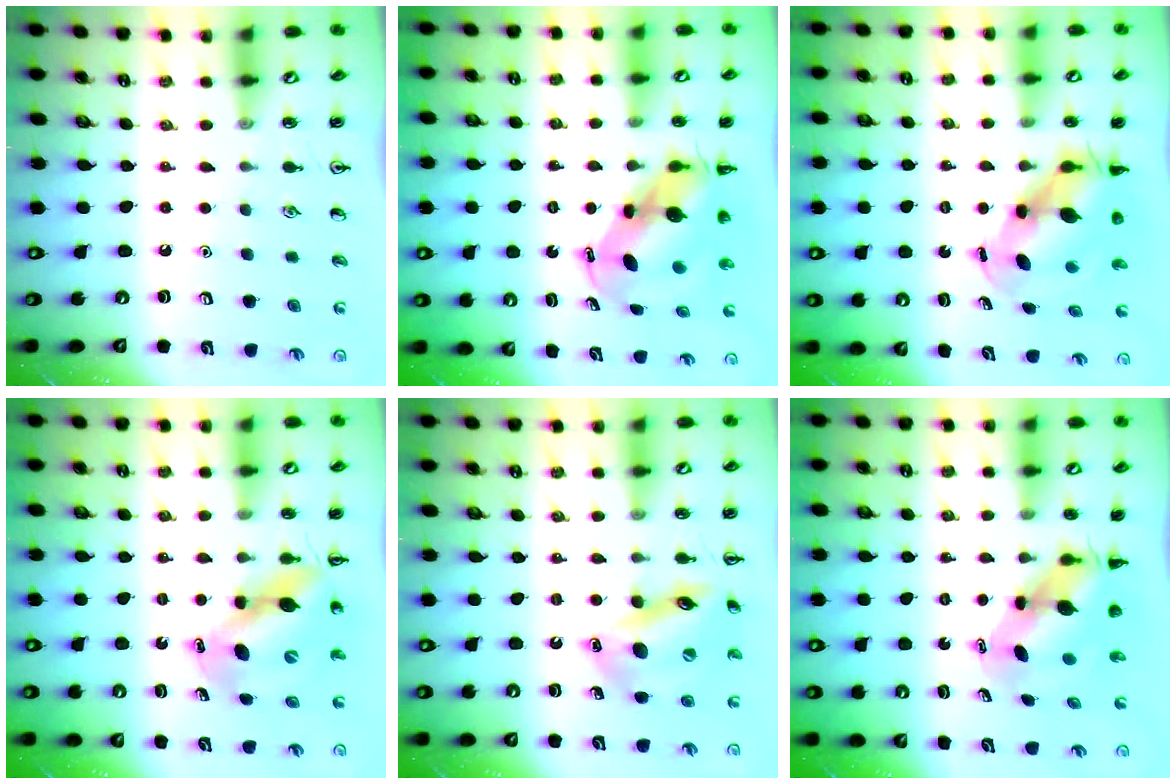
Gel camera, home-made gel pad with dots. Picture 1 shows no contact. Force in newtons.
{"total": 6.8, "press": 6.6, "slide": 1.4}
{"total": 8.4, "press": 8.2, "slide": 1.9}
{"total": 9.8, "press": 9.4, "slide": 2.6}
{"total": 16.3, "press": 16.2, "slide": 2.3}
{"total": 5.9, "press": 5.7, "slide": 1.6}